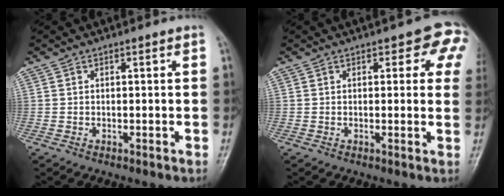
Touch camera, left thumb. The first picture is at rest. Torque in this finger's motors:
{"motor_torque": [0.38, 0.53, 0.10, -0.15, 0.02]}